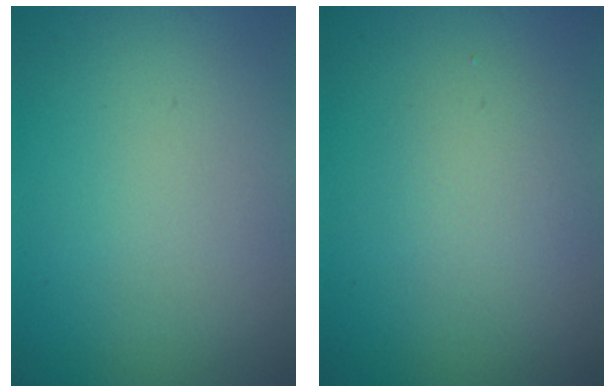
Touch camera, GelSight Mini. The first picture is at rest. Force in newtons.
{"total": 1.9, "press": 1.9, "slide": 0.2}